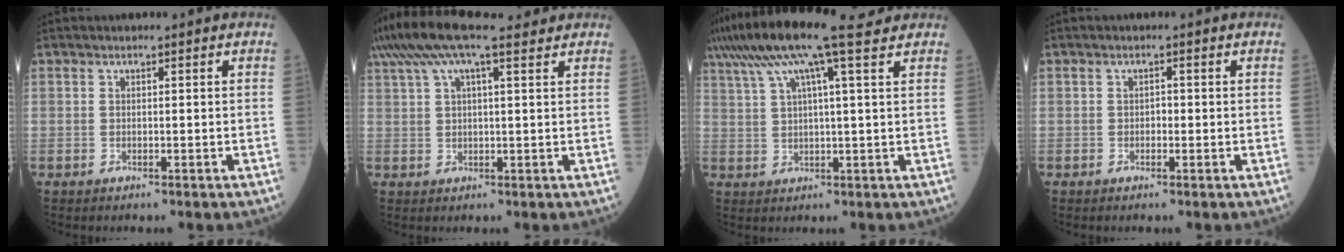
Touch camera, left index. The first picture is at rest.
{"total": 13.9, "force": [10.6, 2.8, 8.5], "torque": [-0.172, 0.059, 0.175]}
{"total": 15.3, "force": [11.7, 0.4, 9.8], "torque": [-0.186, 0.042, 0.184]}
{"total": 0.8, "force": [-0.2, 0.6, 0.6], "torque": [-0.006, 0.003, -0.006]}